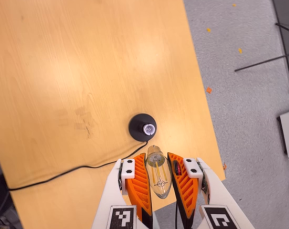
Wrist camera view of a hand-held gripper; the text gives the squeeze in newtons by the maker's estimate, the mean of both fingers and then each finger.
{"total": 20.1, "left": 22.0, "right": 18.1}